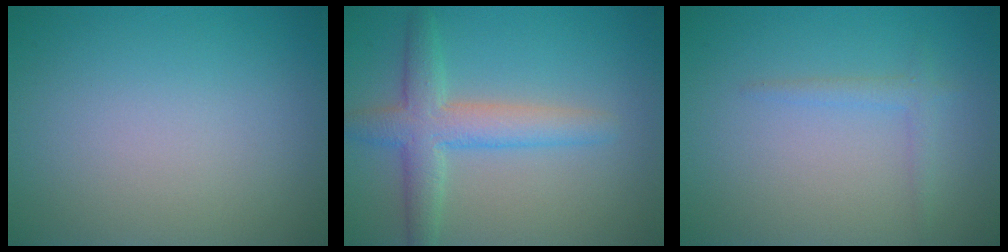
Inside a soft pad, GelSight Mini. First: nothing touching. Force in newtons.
{"total": 4.3, "press": 4.3, "slide": 0.2}
{"total": 1.3, "press": 1.3, "slide": 0.1}